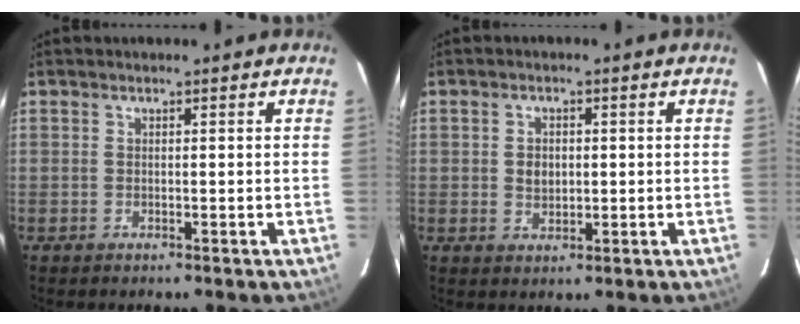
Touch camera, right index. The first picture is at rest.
{"total": 3.3, "force": [0.1, 2.6, 2.0], "torque": [-0.033, 0.005, 0.003]}